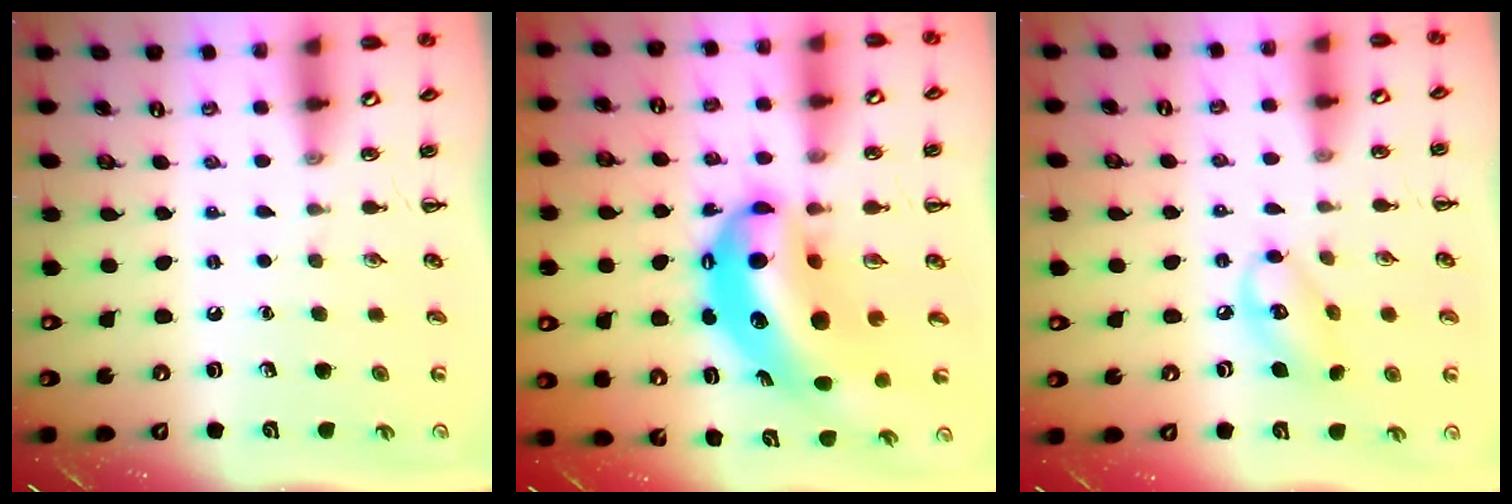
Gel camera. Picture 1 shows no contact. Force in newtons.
{"total": 14.7, "press": 14.3, "slide": 3.6}
{"total": 8.8, "press": 8.6, "slide": 1.4}